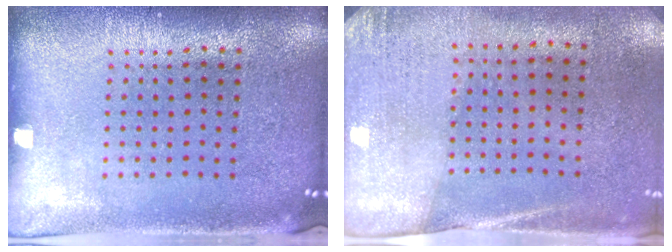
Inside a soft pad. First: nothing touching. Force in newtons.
{"total": 2.7, "press": 2.3, "slide": 1.4}